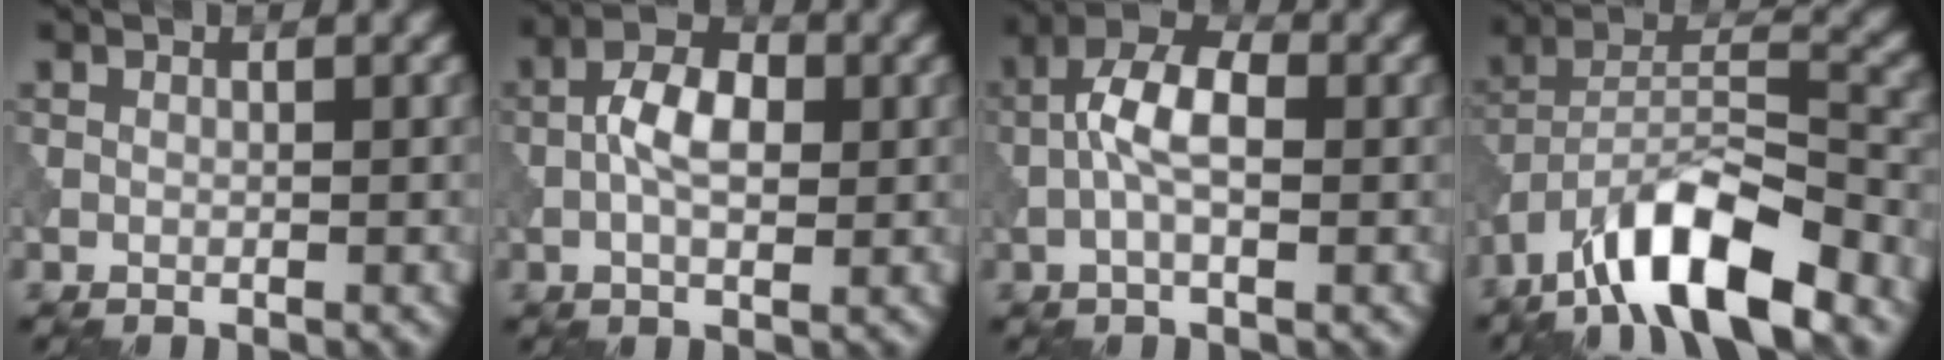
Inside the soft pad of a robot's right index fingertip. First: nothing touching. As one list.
[{"total": 4.3, "force": [-0.3, 2.3, 3.6], "torque": [-0.073, 0.006, -0.012]}, {"total": 4.9, "force": [-0.6, 2.3, 4.4], "torque": [-0.091, 0.009, -0.023]}, {"total": 11.0, "force": [-7.5, 3.3, 7.3], "torque": [-0.123, 0.012, -0.146]}]